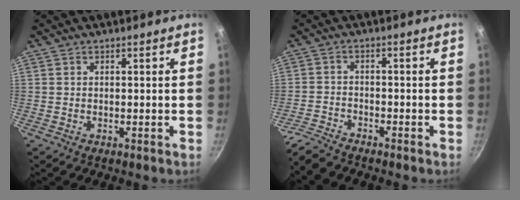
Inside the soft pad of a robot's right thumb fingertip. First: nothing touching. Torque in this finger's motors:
{"motor_torque": [0.82, 0.27, 0.62, -0.54, 0.02]}